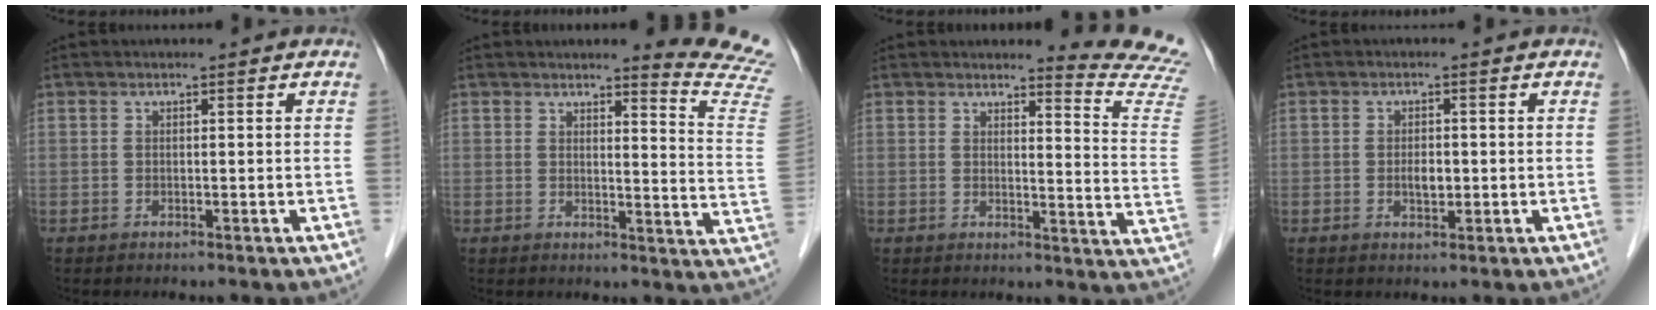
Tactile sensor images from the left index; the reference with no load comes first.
{"total": 10.5, "force": [10.3, -1.5, 1.7], "torque": [-0.012, -0.119, 0.090]}
{"total": 10.6, "force": [10.5, -1.5, 0.6], "torque": [-0.004, -0.128, 0.093]}
{"total": 2.2, "force": [-0.2, 1.1, 1.9], "torque": [-0.034, 0.000, -0.002]}